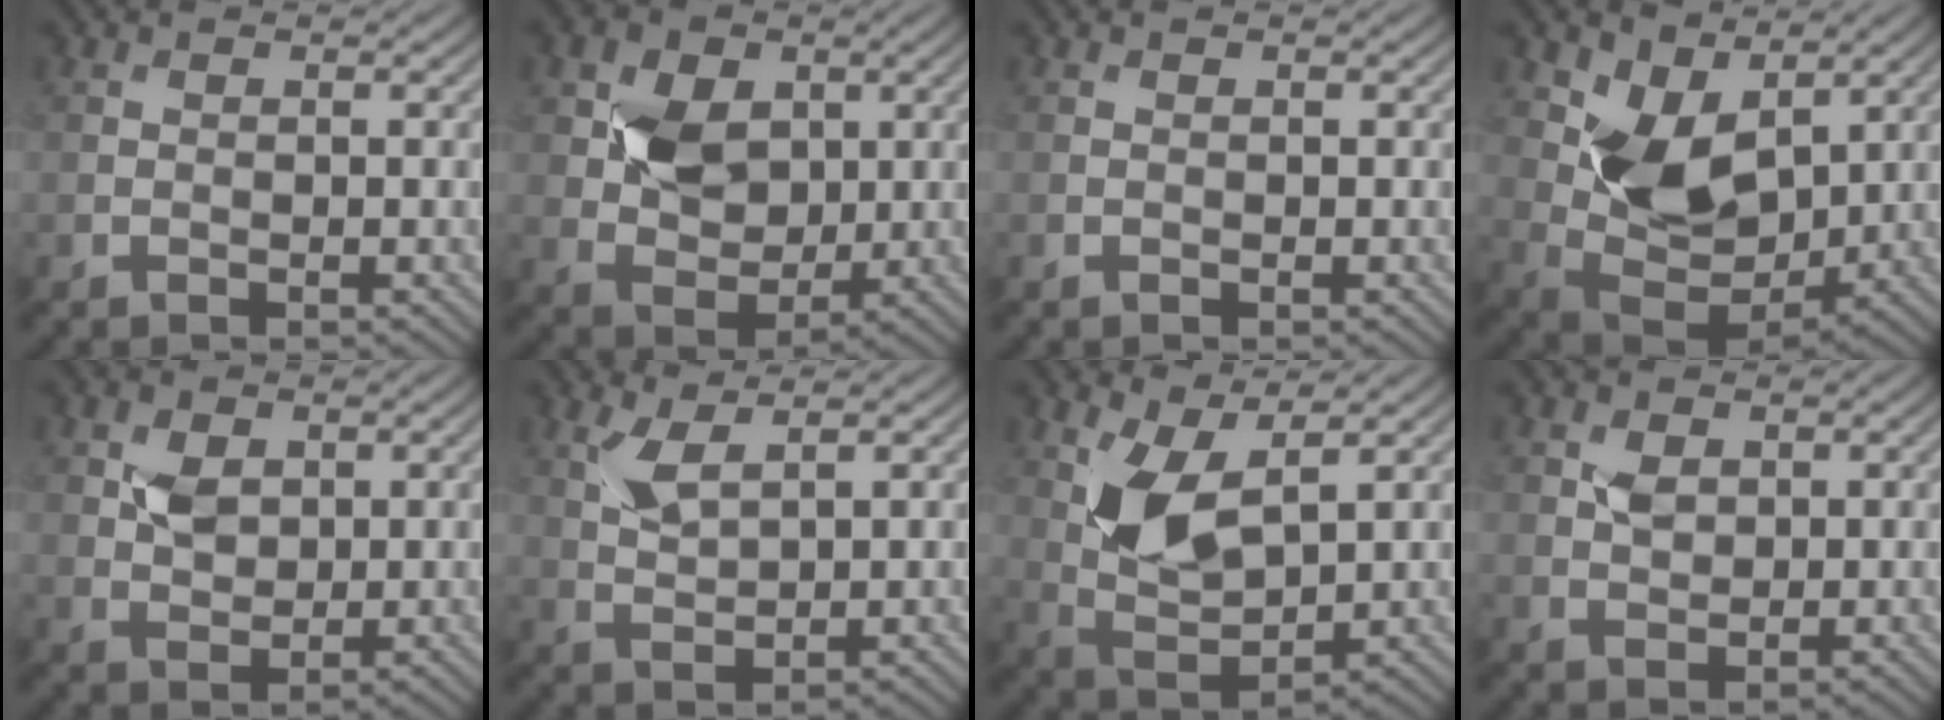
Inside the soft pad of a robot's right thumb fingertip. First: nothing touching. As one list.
[{"total": 6.9, "force": [1.7, 5.3, 4.0], "torque": [-0.088, -0.005, 0.028]}, {"total": 0.0}, {"total": 8.8, "force": [3.9, 5.4, 5.6], "torque": [-0.117, -0.017, 0.076]}, {"total": 3.6, "force": [1.0, 2.7, 2.2], "torque": [-0.046, -0.002, 0.018]}, {"total": 3.5, "force": [1.9, 1.1, 2.7], "torque": [-0.070, -0.002, 0.043]}, {"total": 7.7, "force": [3.0, 3.5, 6.1], "torque": [-0.135, -0.009, 0.060]}, {"total": 2.3, "force": [0.8, 1.6, 1.3], "torque": [-0.029, -0.003, 0.017]}]